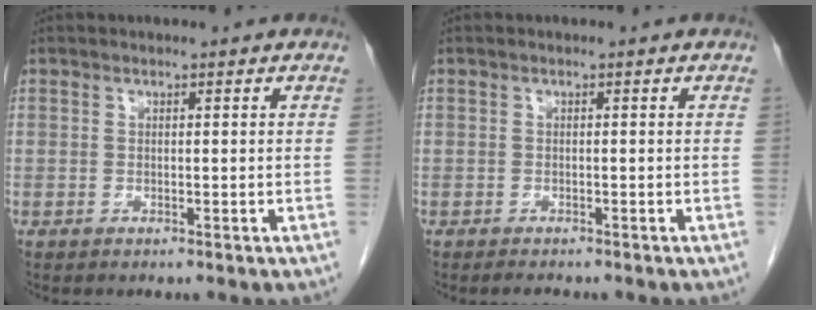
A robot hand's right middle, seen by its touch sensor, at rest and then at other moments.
{"total": 1.2, "force": [-1.1, 0.3, 0.4], "torque": [-0.012, -0.004, -0.014]}